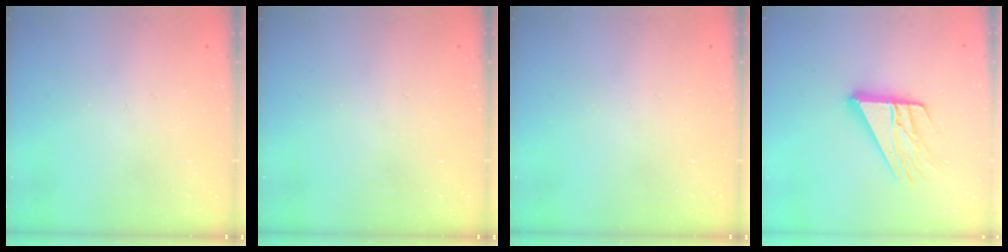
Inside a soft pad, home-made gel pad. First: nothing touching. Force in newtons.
{"total": 0.0}
{"total": 0.0}
{"total": 15.4, "press": 15.3, "slide": 1.4}